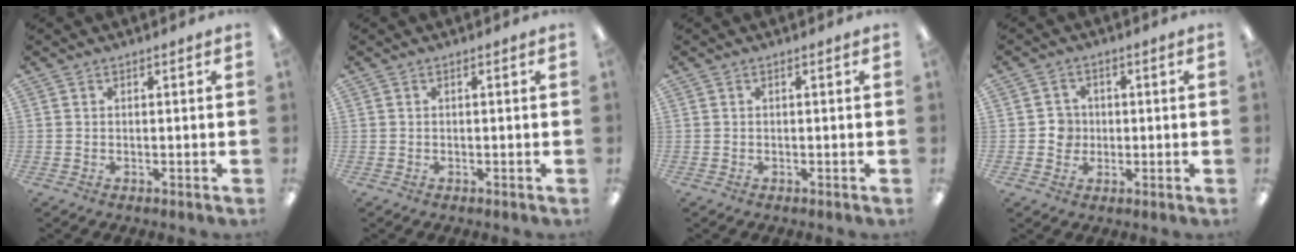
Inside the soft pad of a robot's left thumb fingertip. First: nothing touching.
{"total": 0.0}
{"total": 0.0}
{"total": 4.0, "force": [-0.1, 3.9, 0.6], "torque": [-0.005, 0.002, -0.006]}